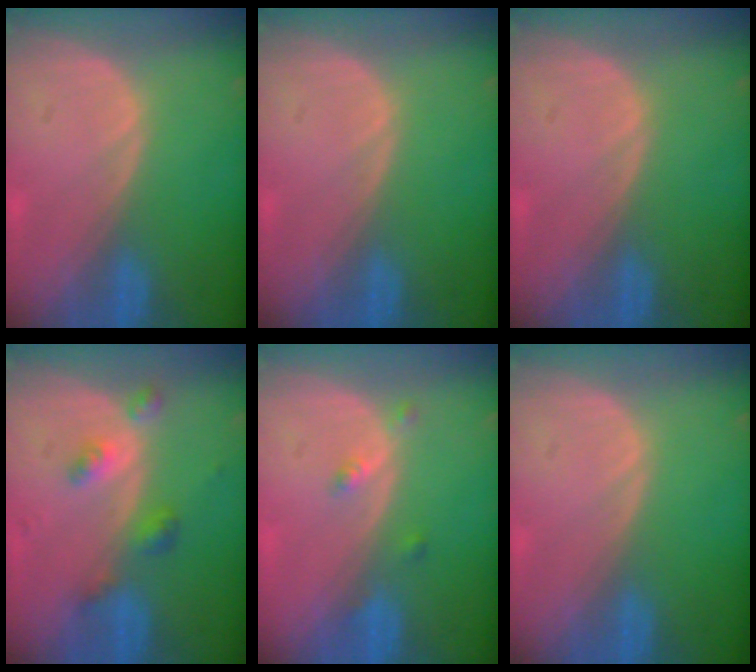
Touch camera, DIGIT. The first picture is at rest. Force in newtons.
{"total": 0.0}
{"total": 0.0}
{"total": 4.6, "press": 4.2, "slide": 1.7}
{"total": 2.2, "press": 1.8, "slide": 1.3}
{"total": 0.0}